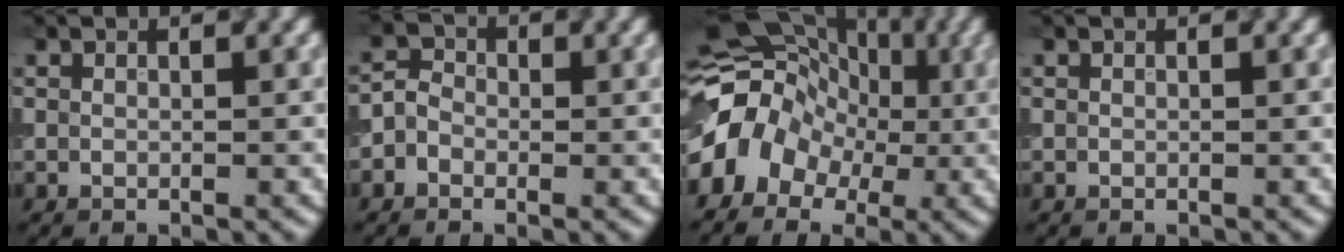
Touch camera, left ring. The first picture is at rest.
{"total": 1.9, "force": [-0.8, 1.5, 0.7], "torque": [-0.004, 0.005, -0.025]}
{"total": 8.1, "force": [-1.8, 6.6, 4.3], "torque": [-0.064, 0.014, -0.047]}
{"total": 0.0}